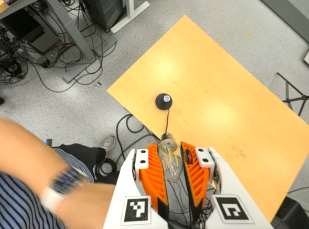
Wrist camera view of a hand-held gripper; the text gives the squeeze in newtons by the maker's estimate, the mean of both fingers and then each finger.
{"total": 21.0, "left": 24.9, "right": 17.1}